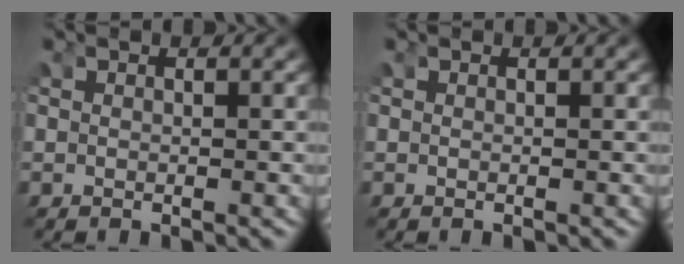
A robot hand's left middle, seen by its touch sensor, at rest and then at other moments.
{"total": 0.0}